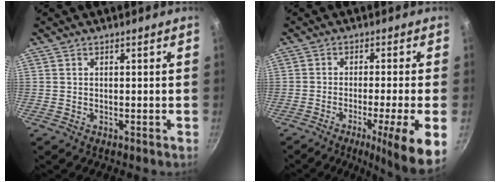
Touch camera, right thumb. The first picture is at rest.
{"total": 11.1, "force": [-4.3, 0.7, 10.2], "torque": [-0.146, 0.010, -0.064]}